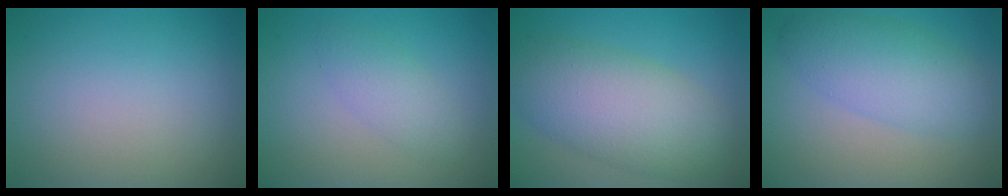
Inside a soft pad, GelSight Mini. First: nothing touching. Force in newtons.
{"total": 2.2, "press": 2.2, "slide": 0.1}
{"total": 8.1, "press": 8.1, "slide": 0.5}
{"total": 5.0, "press": 5.0, "slide": 0.1}